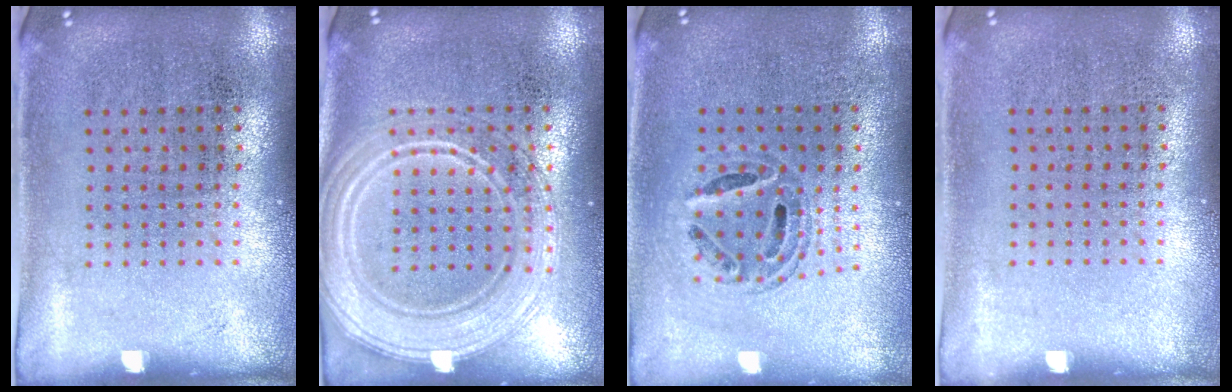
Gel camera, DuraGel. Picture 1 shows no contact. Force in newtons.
{"total": 3.5, "press": 3.5, "slide": 0.5}
{"total": 0.7, "press": 0.7, "slide": 0.2}
{"total": 0.0}